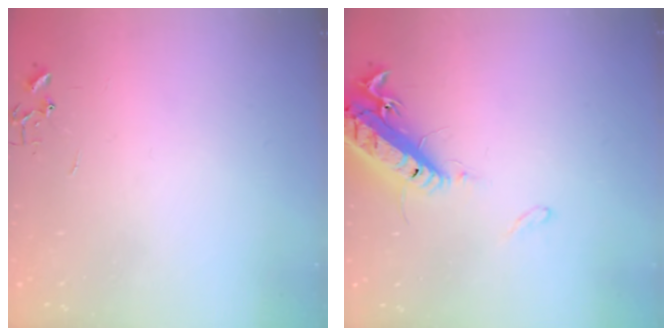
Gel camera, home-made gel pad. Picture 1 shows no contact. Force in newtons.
{"total": 16.2, "press": 15.7, "slide": 3.6}